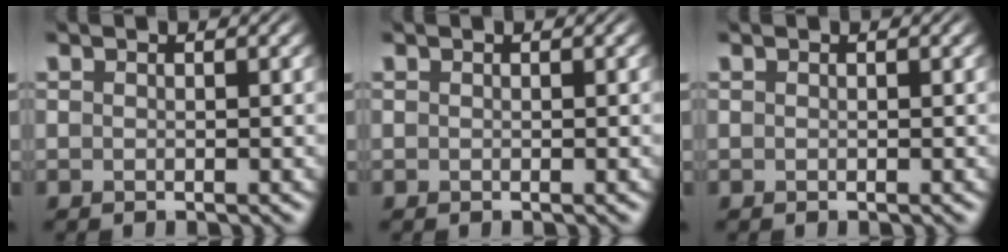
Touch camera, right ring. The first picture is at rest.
{"total": 0.0}
{"total": 0.0}